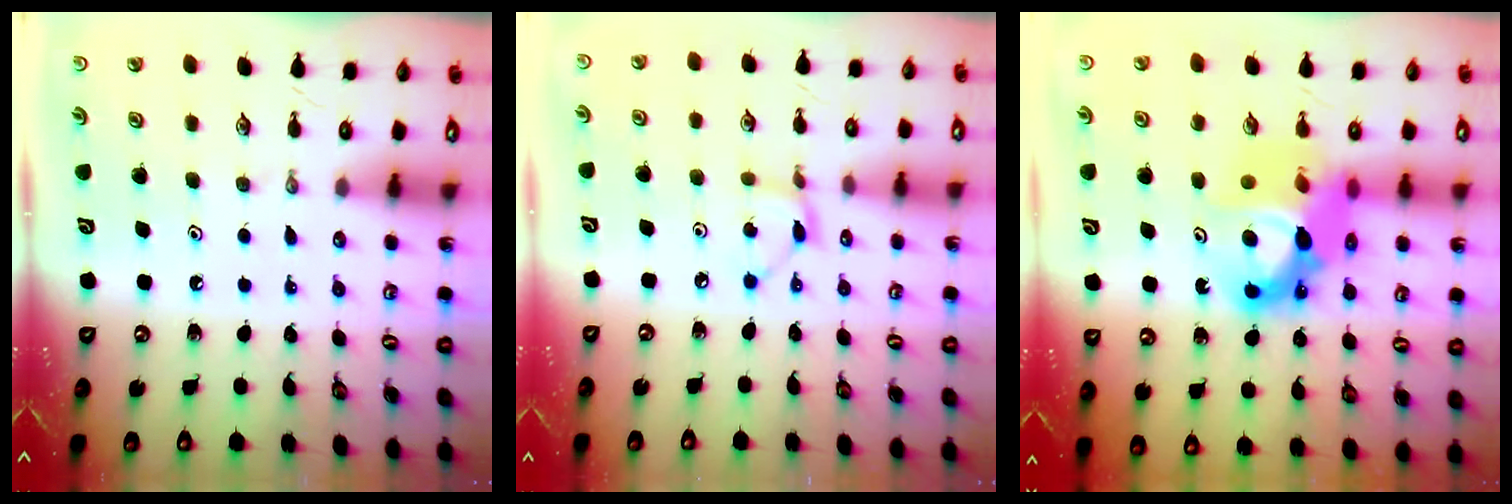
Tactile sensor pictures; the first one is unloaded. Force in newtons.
{"total": 4.6, "press": 4.6, "slide": 0.1}
{"total": 15.9, "press": 15.7, "slide": 2.4}